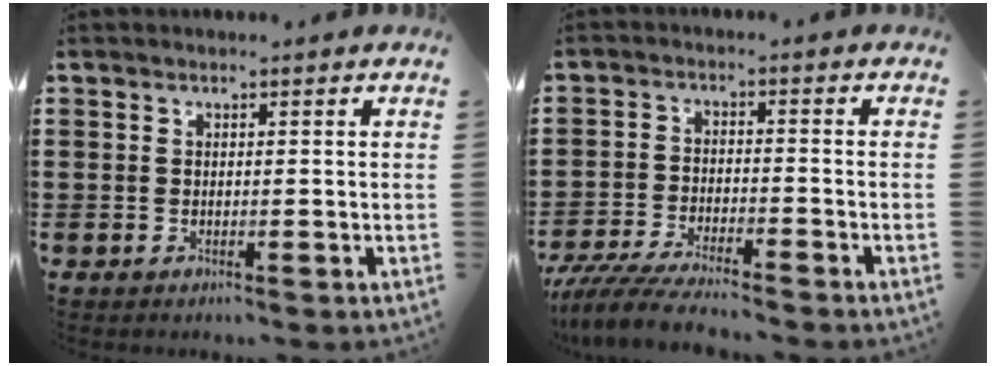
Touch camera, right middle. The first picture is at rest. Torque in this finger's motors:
{"motor_torque": [2.14, 0.00, 0.58, 0.18]}